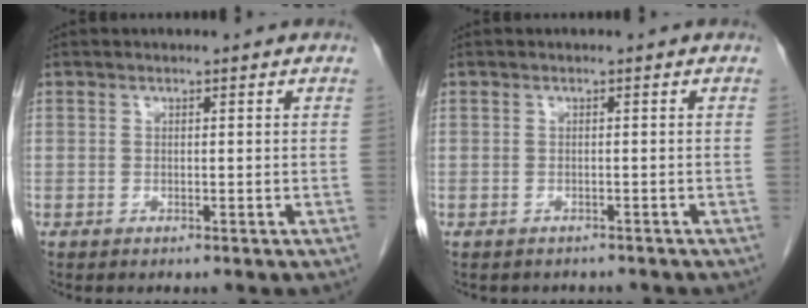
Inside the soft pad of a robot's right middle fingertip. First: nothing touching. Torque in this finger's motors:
{"motor_torque": [-0.11, -0.16, 0.08, 0.00]}